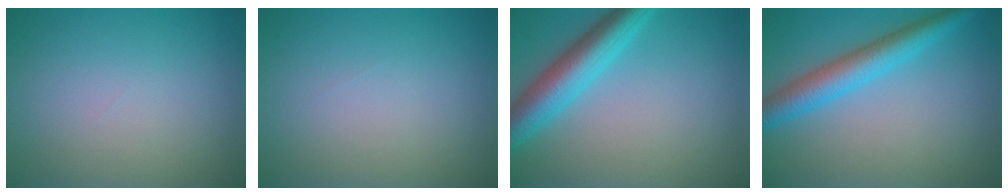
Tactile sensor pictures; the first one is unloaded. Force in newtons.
{"total": 0.0}
{"total": 5.8, "press": 5.8, "slide": 0.2}
{"total": 4.9, "press": 4.9, "slide": 0.1}